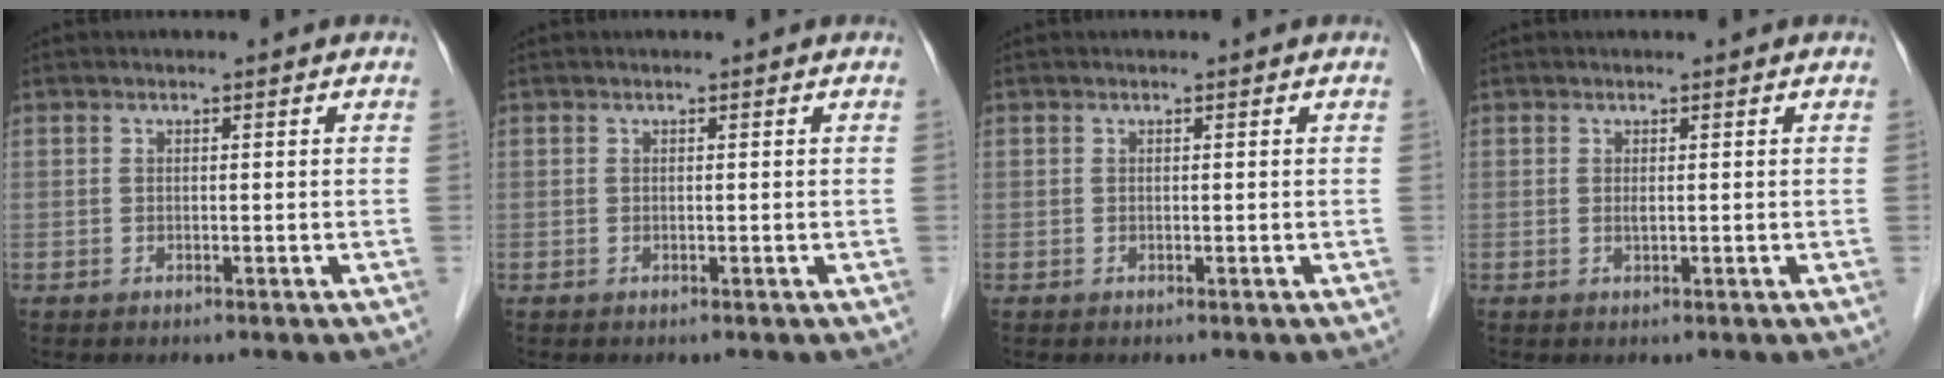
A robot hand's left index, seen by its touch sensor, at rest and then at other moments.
{"total": 0.0}
{"total": 0.0}
{"total": 0.5, "force": [0.2, 0.1, 0.5], "torque": [-0.014, -0.001, 0.003]}